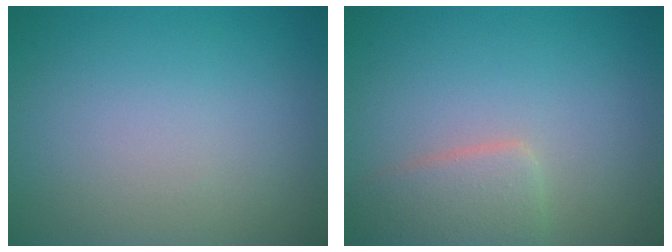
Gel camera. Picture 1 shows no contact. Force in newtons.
{"total": 2.9, "press": 2.9, "slide": 0.3}